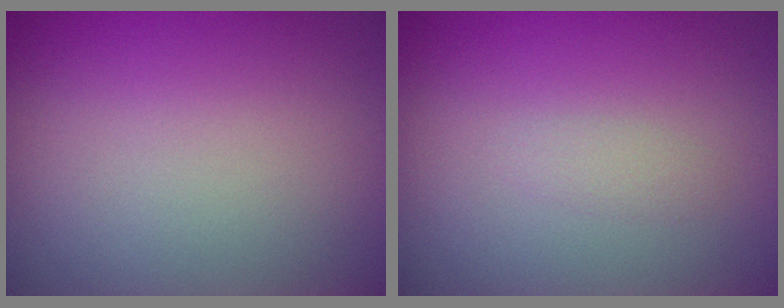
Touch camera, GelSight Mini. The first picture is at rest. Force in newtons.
{"total": 0.8, "press": 0.8, "slide": 0.1}